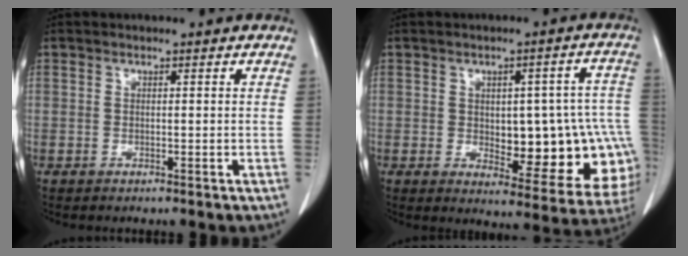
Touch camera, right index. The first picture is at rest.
{"total": 17.2, "force": [-2.0, 7.1, 15.6], "torque": [-0.137, 0.027, 0.001]}